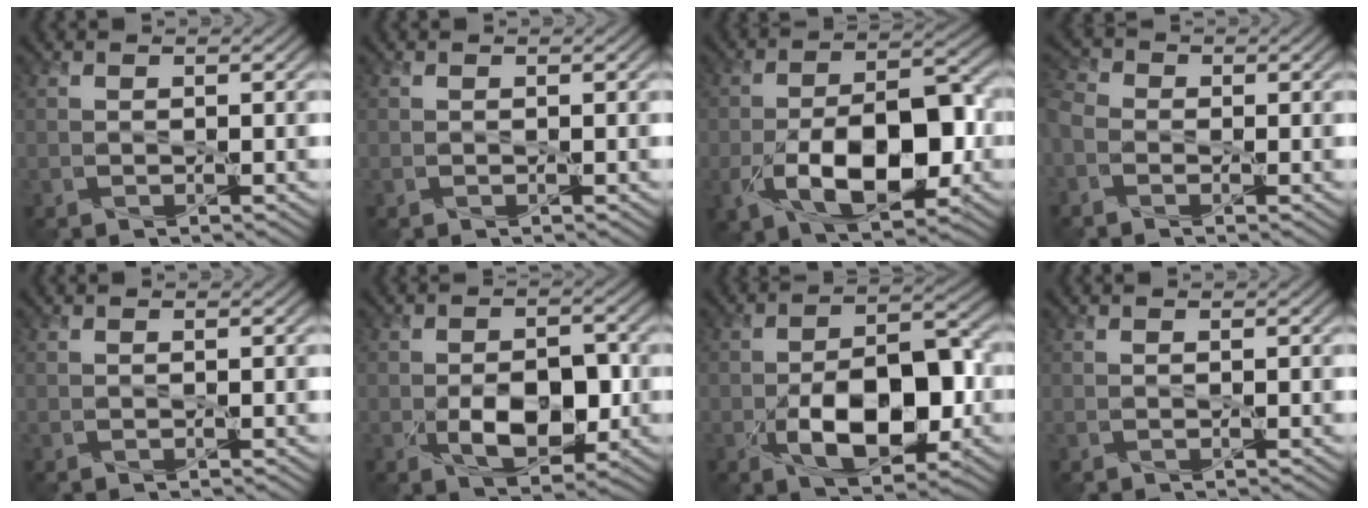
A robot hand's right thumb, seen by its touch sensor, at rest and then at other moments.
{"total": 0.0}
{"total": 11.9, "force": [-3.3, 6.3, 9.5], "torque": [-0.167, -0.009, -0.055]}
{"total": 4.4, "force": [-1.8, 3.2, 2.5], "torque": [-0.065, -0.002, -0.044]}
{"total": 0.0}
{"total": 7.1, "force": [-1.6, 4.2, 5.5], "torque": [-0.095, -0.013, -0.022]}
{"total": 10.6, "force": [-2.8, 5.6, 8.6], "torque": [-0.142, -0.002, -0.045]}
{"total": 0.0}